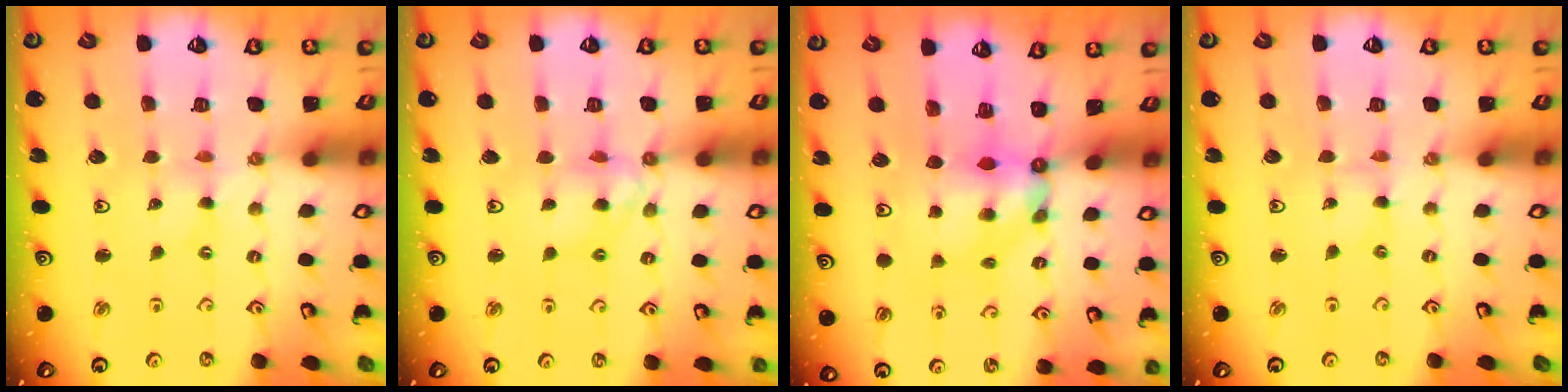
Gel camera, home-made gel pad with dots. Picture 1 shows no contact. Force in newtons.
{"total": 9.0, "press": 9.0, "slide": 1.0}
{"total": 5.4, "press": 5.4, "slide": 0.8}
{"total": 0.0}